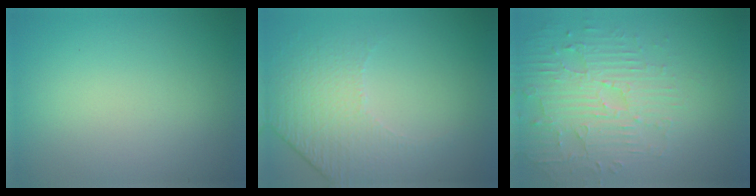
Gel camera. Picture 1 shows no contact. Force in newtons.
{"total": 4.7, "press": 3.2, "slide": 3.4}
{"total": 4.7, "press": 3.7, "slide": 2.9}